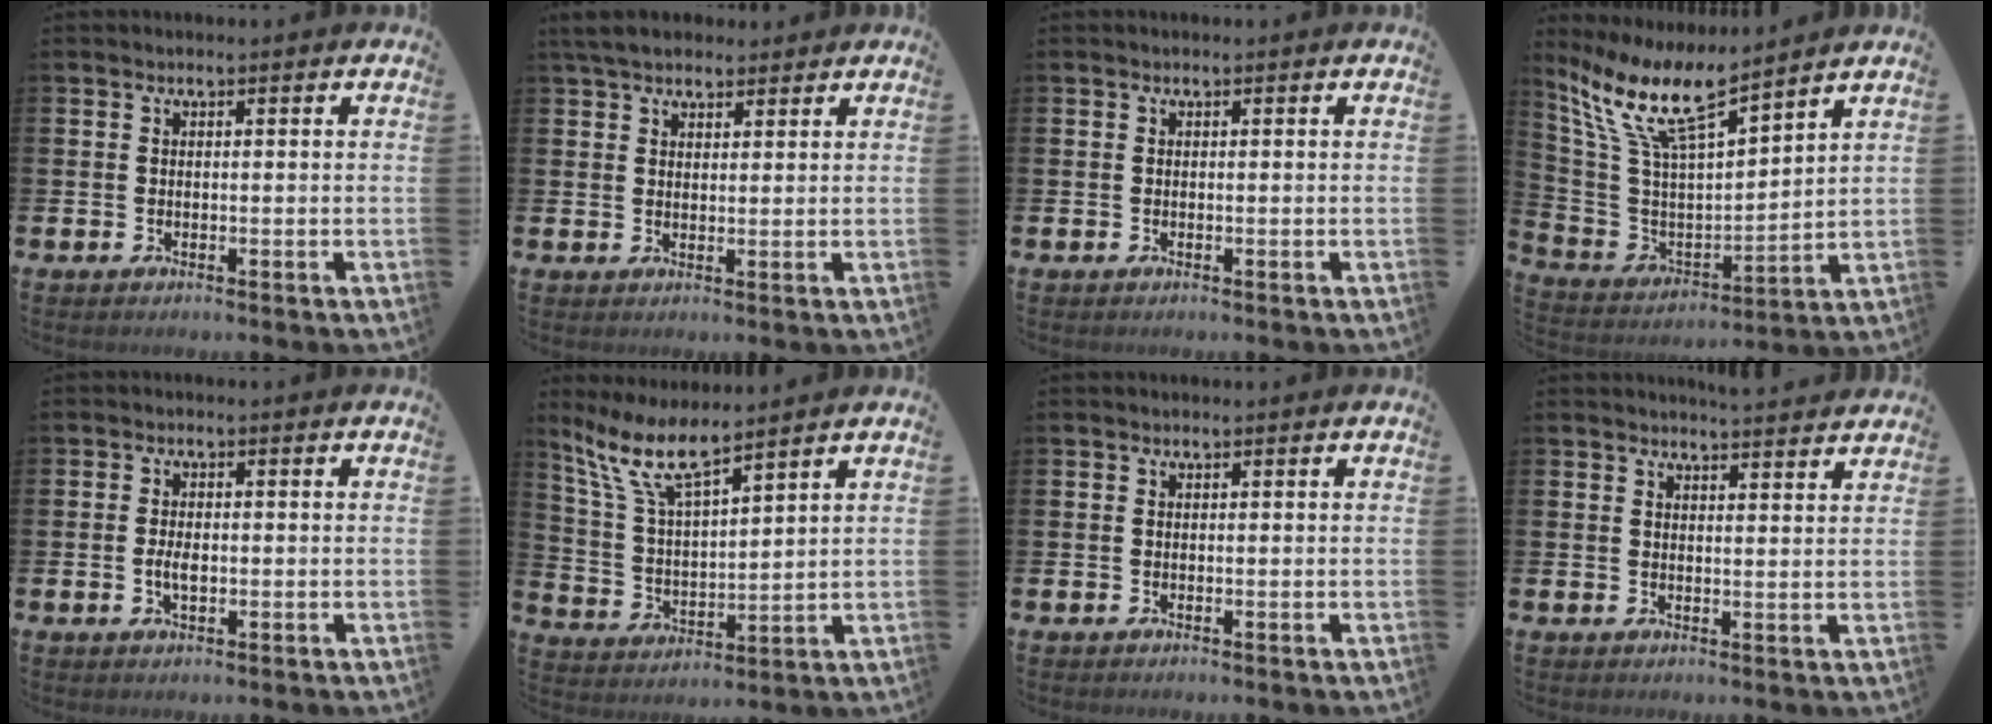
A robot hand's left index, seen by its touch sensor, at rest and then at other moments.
{"total": 4.4, "force": [3.9, 1.6, 1.3], "torque": [-0.034, -0.006, 0.073]}
{"total": 0.0}
{"total": 11.0, "force": [8.9, 2.2, 6.0], "torque": [-0.155, -0.056, 0.153]}
{"total": 2.3, "force": [-0.3, 1.2, 2.0], "torque": [-0.028, -0.002, -0.008]}
{"total": 8.9, "force": [7.3, 1.9, 4.7], "torque": [-0.122, -0.025, 0.130]}
{"total": 0.0}
{"total": 3.6, "force": [3.5, -0.5, -0.1], "torque": [-0.002, -0.022, 0.064]}